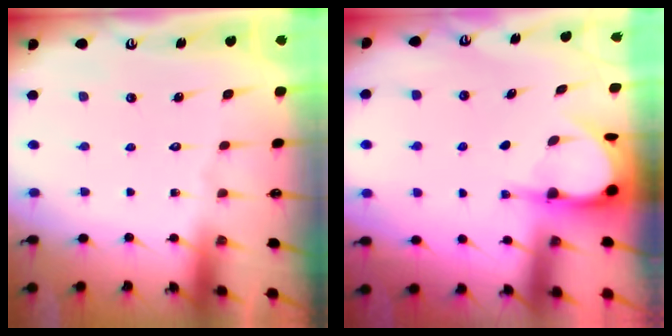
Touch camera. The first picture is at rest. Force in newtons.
{"total": 6.0, "press": 6.0, "slide": 0.3}